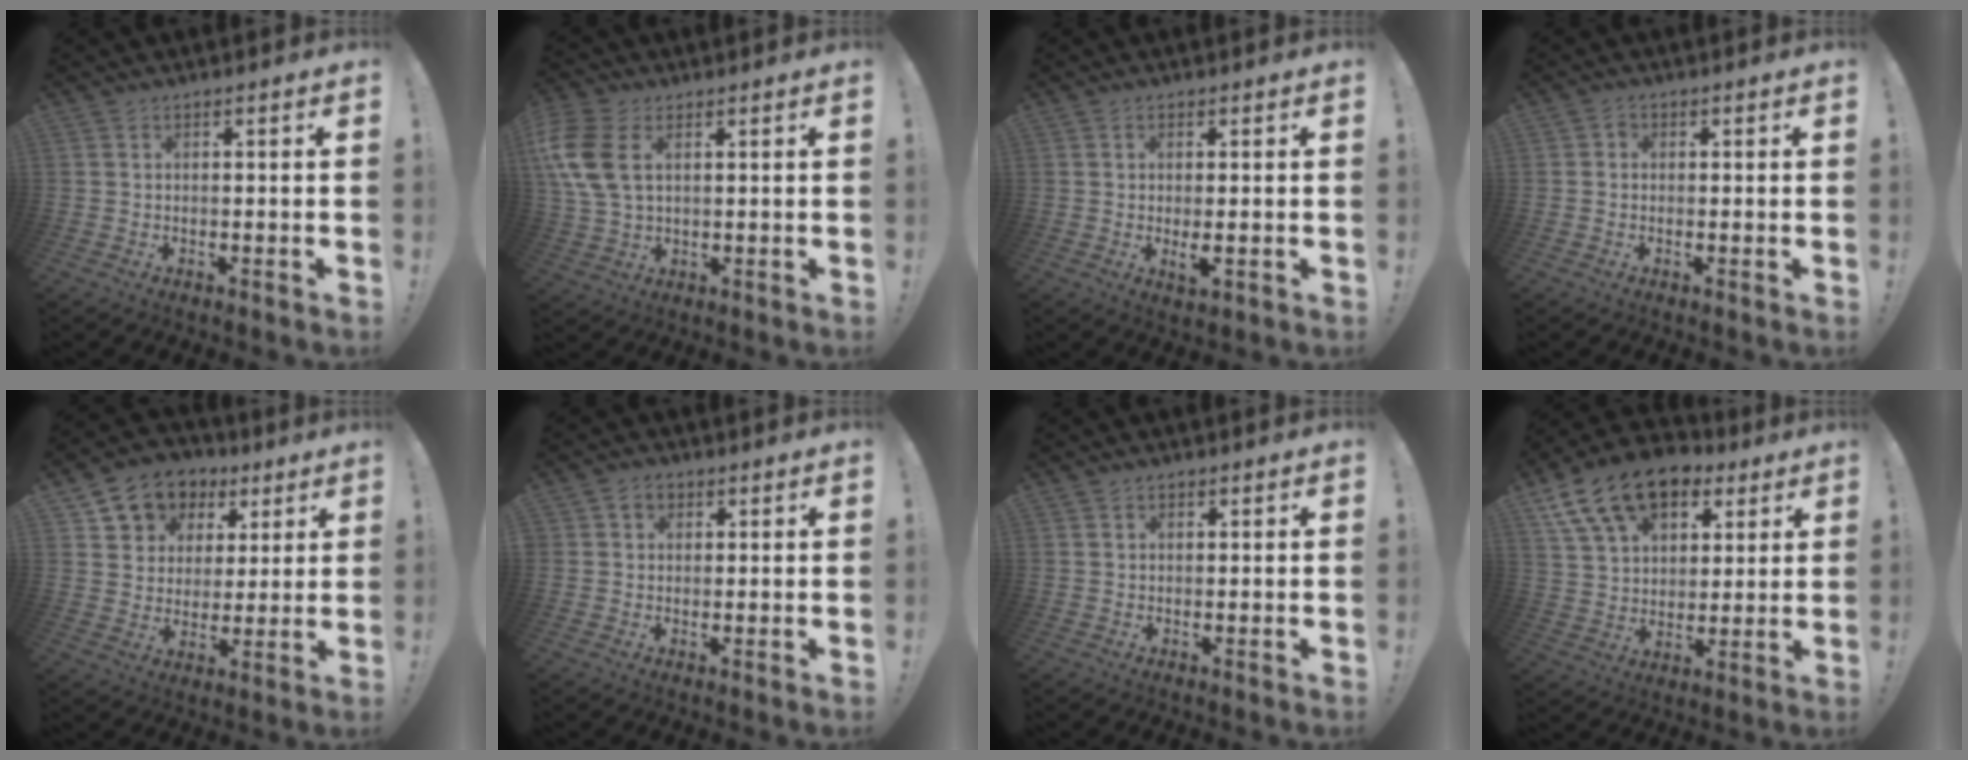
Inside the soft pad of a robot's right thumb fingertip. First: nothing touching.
{"total": 12.0, "force": [3.7, 7.5, 8.7], "torque": [-0.187, -0.005, 0.072]}
{"total": 3.5, "force": [-0.2, 0.9, 3.4], "torque": [-0.062, -0.011, -0.004]}
{"total": 1.5, "force": [-0.4, 1.3, 0.6], "torque": [-0.011, 0.005, -0.008]}
{"total": 10.3, "force": [5.1, 8.6, 2.5], "torque": [-0.036, -0.032, 0.103]}
{"total": 3.6, "force": [1.6, 3.0, 1.1], "torque": [-0.013, -0.003, 0.029]}
{"total": 1.2, "force": [0.6, 1.0, 0.2], "torque": [0.011, -0.005, 0.009]}
{"total": 17.9, "force": [9.9, 11.3, 9.7], "torque": [-0.156, -0.050, 0.182]}